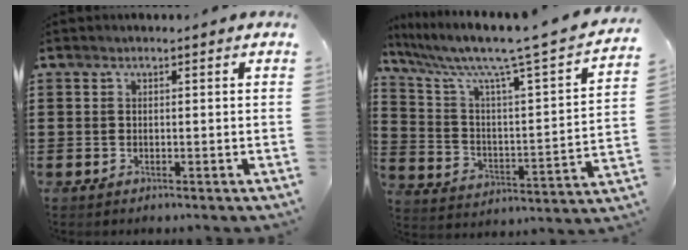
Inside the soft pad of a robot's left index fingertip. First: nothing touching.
{"total": 8.6, "force": [6.7, 0.2, 5.4], "torque": [-0.132, -0.057, 0.101]}